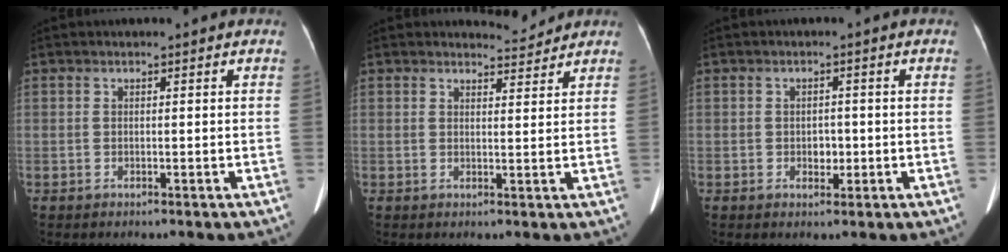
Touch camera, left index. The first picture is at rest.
{"total": 2.6, "force": [2.5, 0.2, -0.5], "torque": [0.000, -0.011, 0.037]}
{"total": 2.1, "force": [-0.5, 1.5, 1.3], "torque": [-0.019, 0.003, -0.005]}